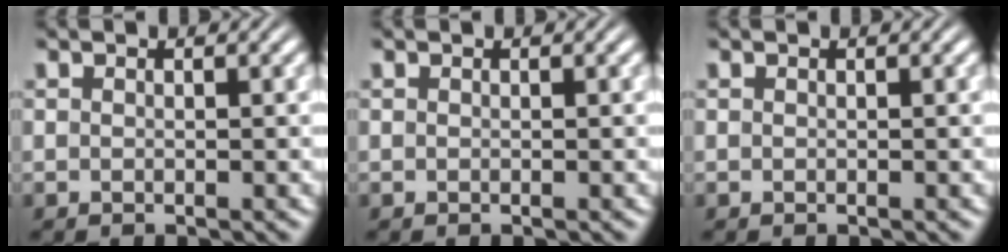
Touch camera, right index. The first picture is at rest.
{"total": 0.0}
{"total": 0.0}